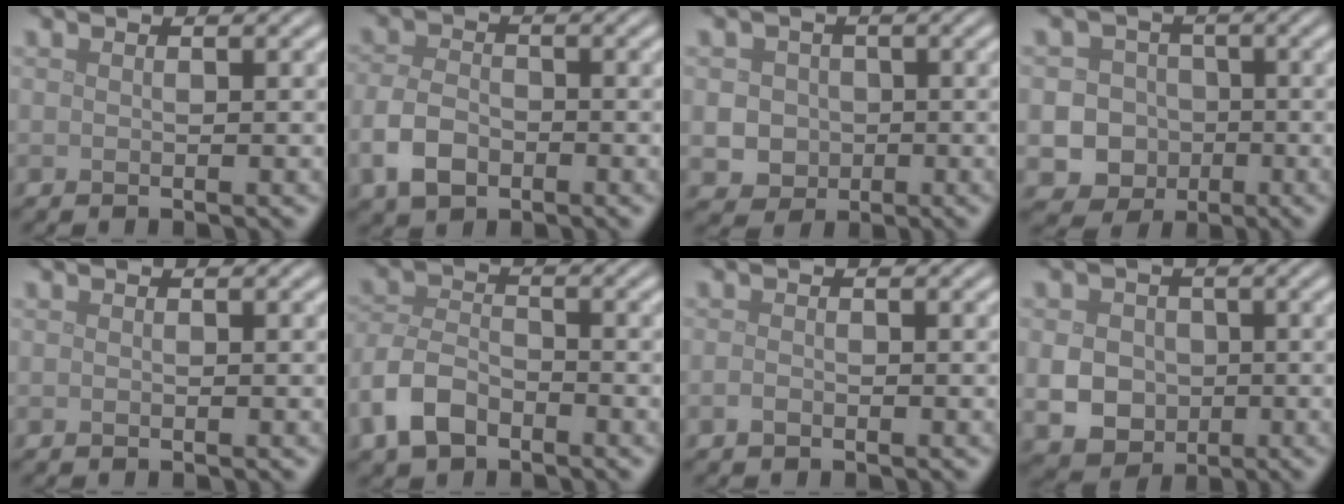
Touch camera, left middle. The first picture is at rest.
{"total": 3.9, "force": [-1.8, 2.6, 2.3], "torque": [-0.049, -0.002, -0.041]}
{"total": 3.5, "force": [-0.4, 3.3, 1.1], "torque": [-0.005, 0.007, -0.020]}
{"total": 7.0, "force": [-2.2, 6.4, 1.7], "torque": [-0.005, -0.005, -0.060]}
{"total": 0.0}
{"total": 4.4, "force": [-2.7, 2.5, 2.3], "torque": [-0.047, 0.001, -0.064]}
{"total": 0.8, "force": [-0.5, 0.4, 0.5], "torque": [-0.011, -0.002, -0.010]}
{"total": 4.7, "force": [-0.7, 4.0, 2.3], "torque": [-0.051, -0.001, -0.019]}